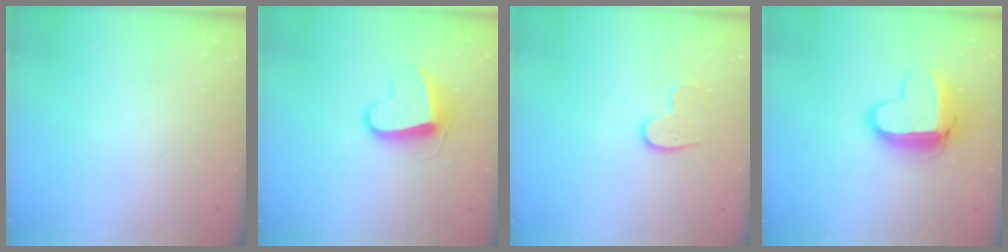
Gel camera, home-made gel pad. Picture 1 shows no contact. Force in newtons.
{"total": 9.9, "press": 9.9, "slide": 0.6}
{"total": 8.2, "press": 8.2, "slide": 0.2}
{"total": 13.3, "press": 13.3, "slide": 1.0}